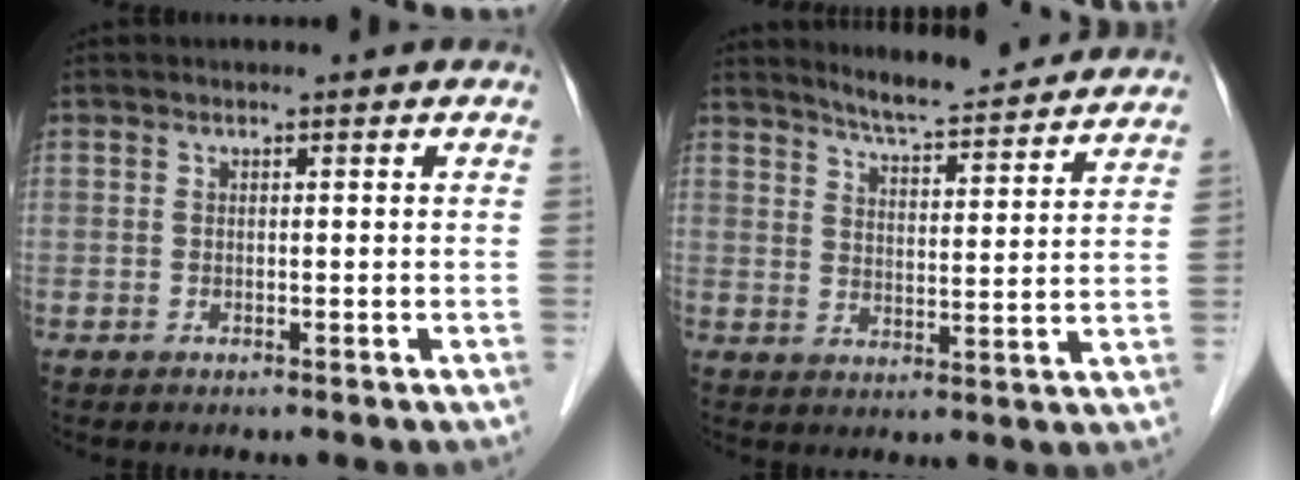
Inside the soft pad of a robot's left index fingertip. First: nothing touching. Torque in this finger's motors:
{"motor_torque": [-0.23, -0.54, 0.28, 0.06]}